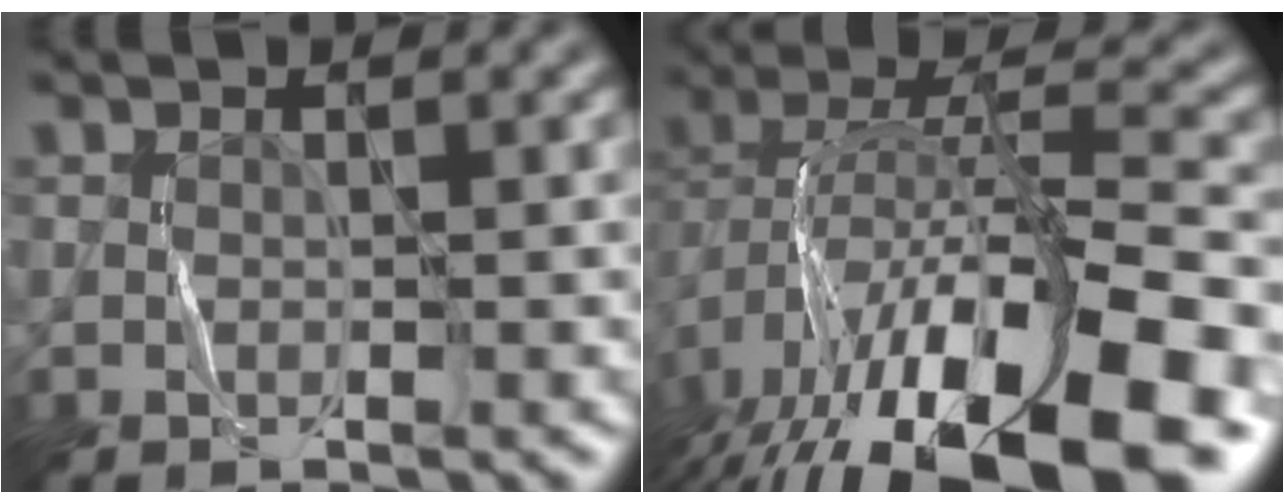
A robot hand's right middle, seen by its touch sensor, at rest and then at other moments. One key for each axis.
{"total": 17.1, "fx": -7.9, "fy": 6.8, "fz": 13.5, "tx": -0.229, "ty": 0.003, "tz": -0.130}